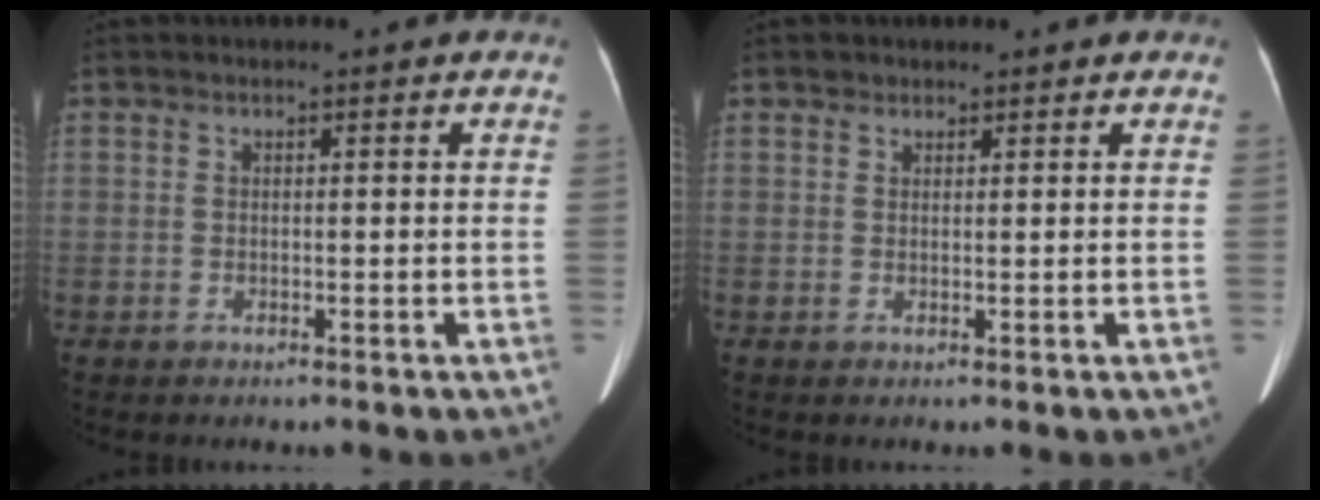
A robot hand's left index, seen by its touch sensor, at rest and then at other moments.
{"total": 0.6, "force": [0.3, 0.5, -0.1], "torque": [0.002, -0.005, 0.008]}